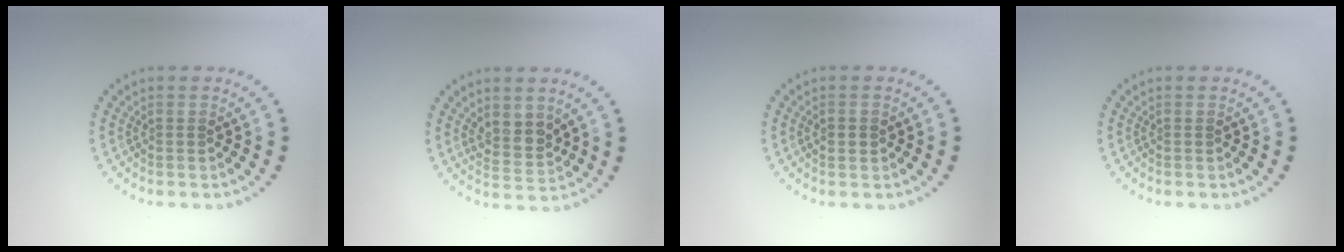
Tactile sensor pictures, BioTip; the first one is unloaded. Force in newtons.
{"total": 2.4, "press": 2.2, "slide": 1.1}
{"total": 1.5, "press": 1.4, "slide": 0.2}
{"total": 0.0}